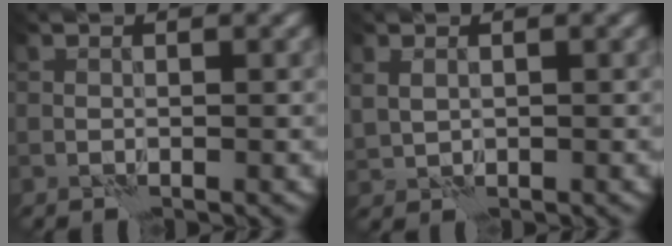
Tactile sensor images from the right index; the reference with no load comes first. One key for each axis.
{"total": 1.3, "fx": 0.5, "fy": 1.0, "fz": 0.8, "tx": -0.020, "ty": -0.003, "tz": 0.015}